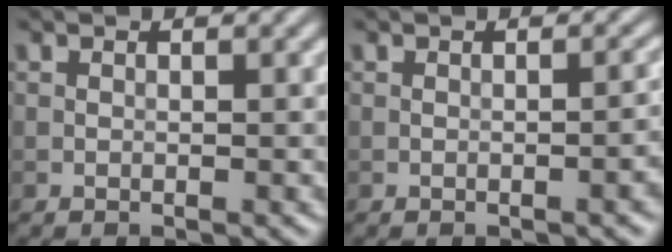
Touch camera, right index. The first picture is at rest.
{"total": 2.4, "force": [-0.6, 0.7, 2.2], "torque": [-0.020, 0.004, -0.007]}